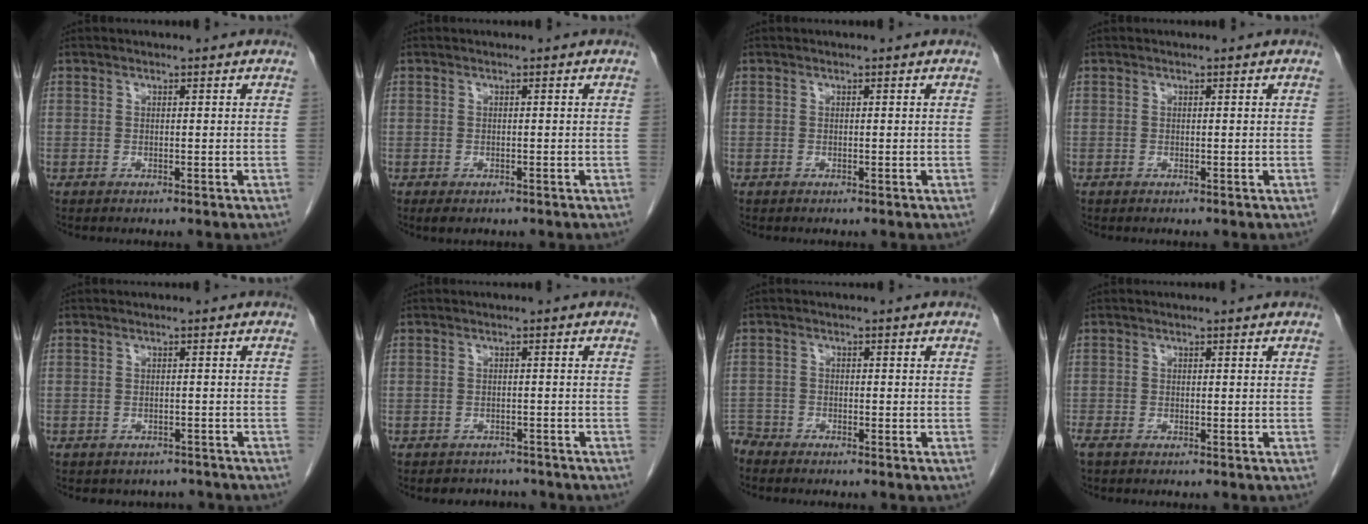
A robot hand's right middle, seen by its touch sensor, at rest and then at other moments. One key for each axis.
{"total": 1.7, "fx": -1.2, "fy": 0.8, "fz": 0.9, "tx": -0.011, "ty": -0.001, "tz": -0.011}
{"total": 0.0}
{"total": 0.0}
{"total": 4.3, "fx": -3.8, "fy": 2.0, "fz": 0.1, "tx": 0.004, "ty": 0.010, "tz": -0.043}
{"total": 3.6, "fx": -3.2, "fy": 1.6, "fz": -0.2, "tx": 0.001, "ty": 0.009, "tz": -0.044}
{"total": 3.2, "fx": -3.1, "fy": 0.7, "fz": -0.1, "tx": 0.003, "ty": -0.008, "tz": -0.060}
{"total": 2.3, "fx": -1.6, "fy": 0.7, "fz": 1.5, "tx": -0.031, "ty": -0.005, "tz": -0.023}